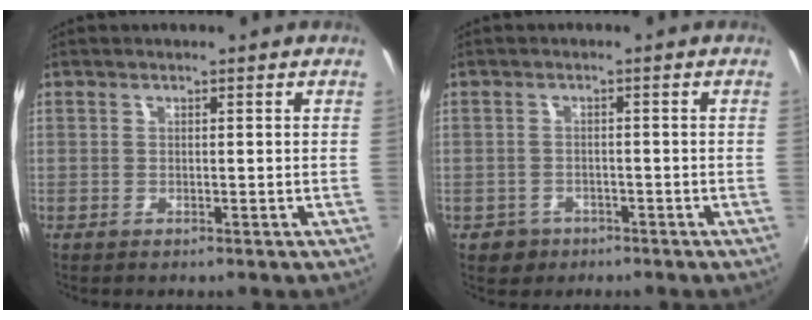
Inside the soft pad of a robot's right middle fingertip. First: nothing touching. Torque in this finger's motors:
{"motor_torque": [-0.19, -0.04, -0.01, 0.01]}